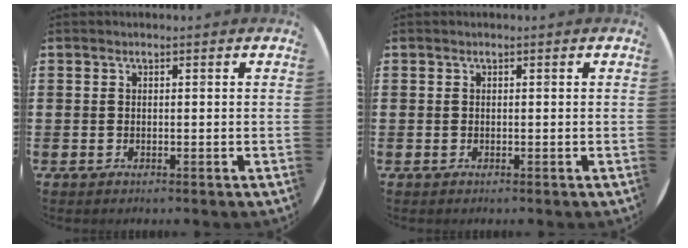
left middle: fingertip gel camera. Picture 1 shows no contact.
{"total": 0.0}